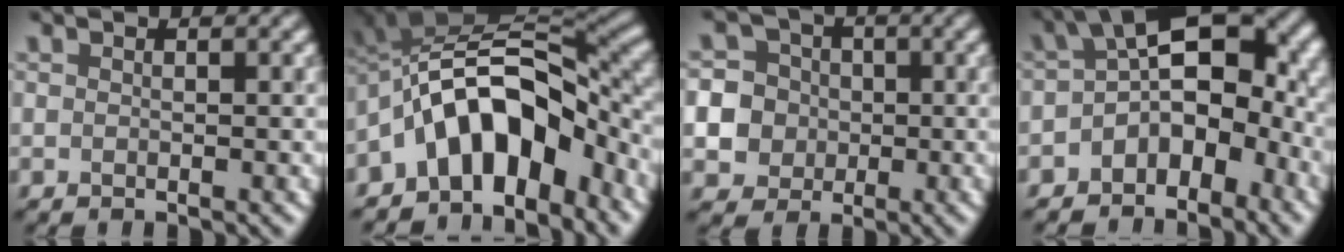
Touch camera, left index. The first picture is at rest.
{"total": 10.6, "force": [-4.6, 5.6, 7.8], "torque": [-0.106, 0.023, -0.089]}
{"total": 9.8, "force": [-1.2, 9.4, 2.5], "torque": [-0.074, -0.001, -0.032]}
{"total": 9.0, "force": [-1.6, 5.6, 6.9], "torque": [-0.088, 0.015, -0.037]}